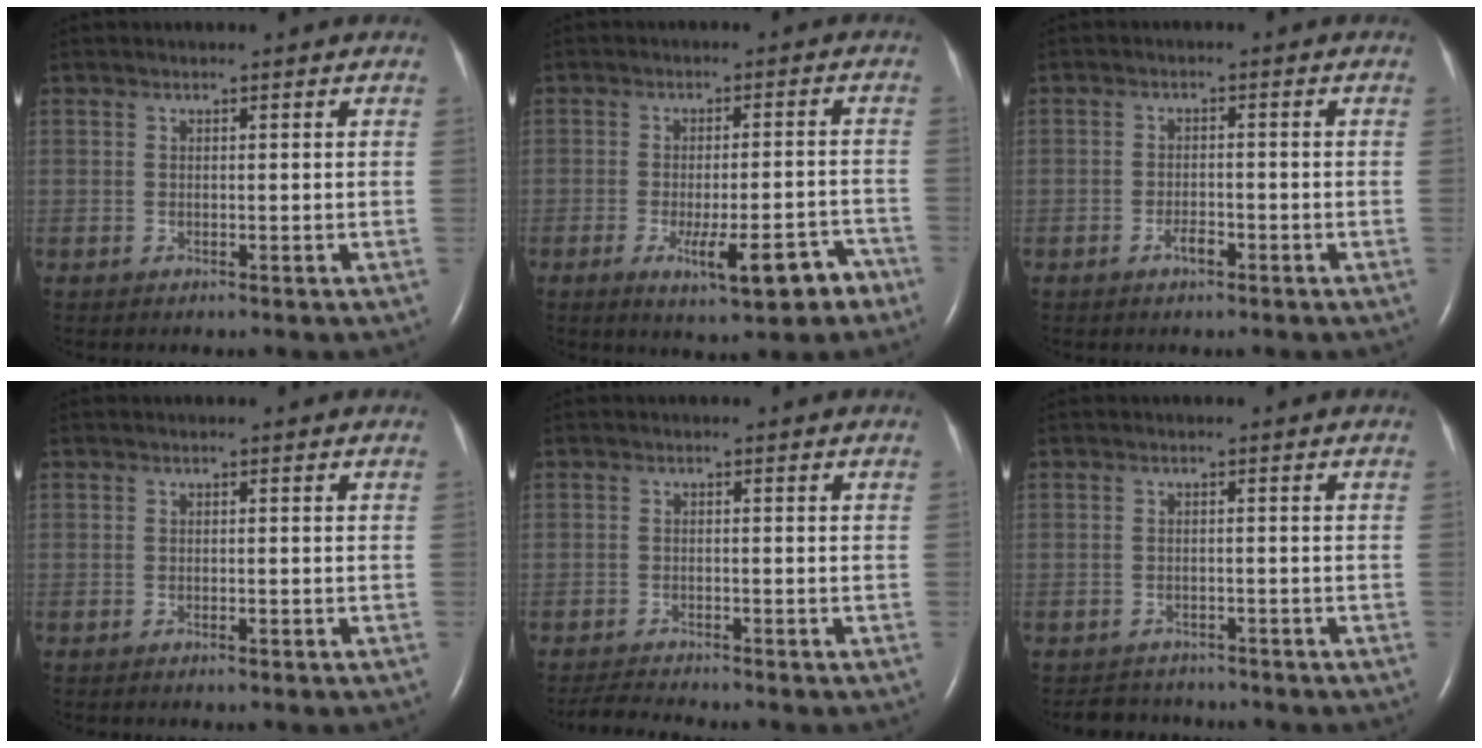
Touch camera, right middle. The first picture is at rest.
{"total": 8.6, "force": [-4.9, 1.8, 6.9], "torque": [-0.099, -0.003, -0.060]}
{"total": 2.1, "force": [-1.4, 0.8, 1.4], "torque": [-0.026, 0.002, -0.024]}
{"total": 0.7, "force": [-0.5, 0.1, 0.5], "torque": [-0.013, 0.000, -0.007]}
{"total": 3.0, "force": [-2.9, -0.6, 0.4], "torque": [-0.017, -0.020, -0.052]}
{"total": 3.7, "force": [-3.5, 1.3, -0.2], "torque": [-0.001, -0.002, -0.051]}